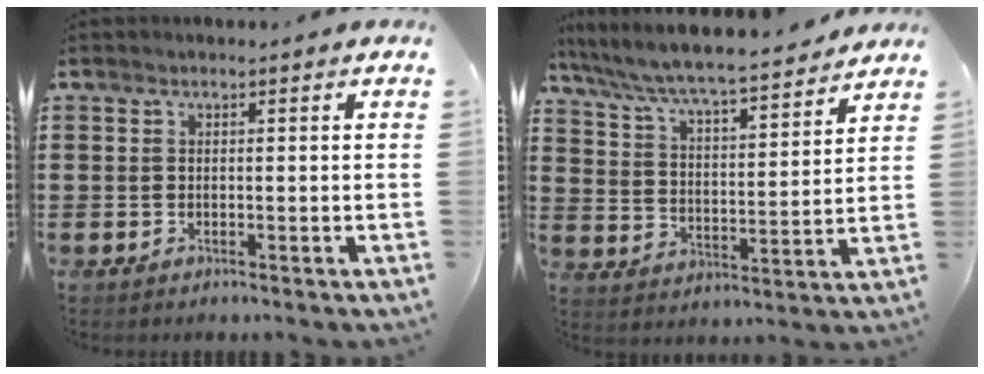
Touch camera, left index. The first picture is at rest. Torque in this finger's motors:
{"motor_torque": [0.71, -1.23, 0.89, 0.21]}